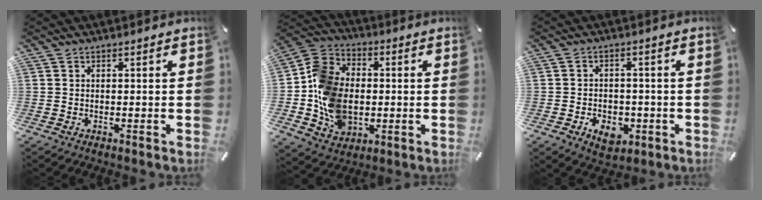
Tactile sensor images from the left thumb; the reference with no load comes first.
{"total": 15.0, "force": [-2.0, 12.2, 8.5], "torque": [-0.190, 0.019, -0.034]}
{"total": 6.6, "force": [-2.7, 4.8, 3.7], "torque": [-0.059, 0.004, -0.049]}